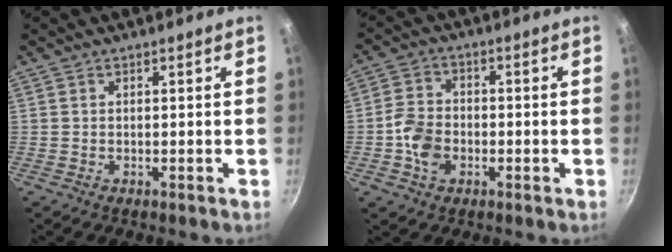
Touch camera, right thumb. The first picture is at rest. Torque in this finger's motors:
{"motor_torque": [1.79, 1.60, 0.25, -0.01, 0.21]}